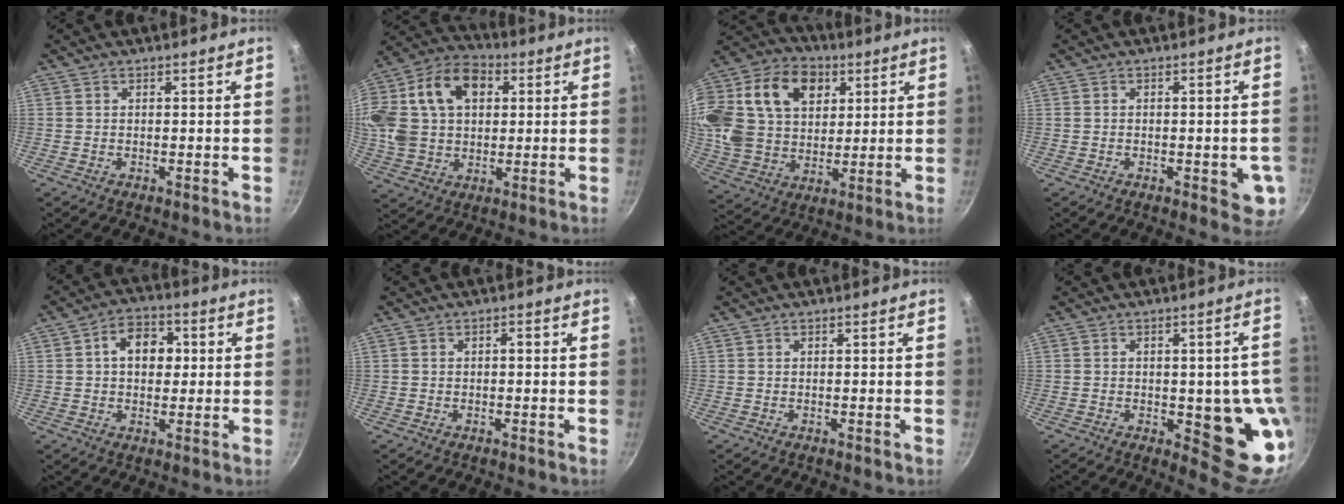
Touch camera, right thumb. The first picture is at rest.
{"total": 24.9, "force": [6.2, 17.7, 16.4], "torque": [-0.351, 0.037, 0.102]}
{"total": 29.4, "force": [9.7, 21.1, 18.1], "torque": [-0.385, 0.029, 0.171]}
{"total": 5.8, "force": [-1.5, 2.5, 5.0], "torque": [-0.041, -0.001, -0.018]}
{"total": 8.4, "force": [1.3, 6.1, 5.7], "torque": [-0.053, 0.012, 0.009]}
{"total": 1.1, "force": [-0.2, 0.5, 0.9], "torque": [-0.018, 0.009, -0.003]}
{"total": 0.0}
{"total": 15.2, "force": [-2.4, 6.2, 13.6], "torque": [-0.103, -0.007, -0.025]}